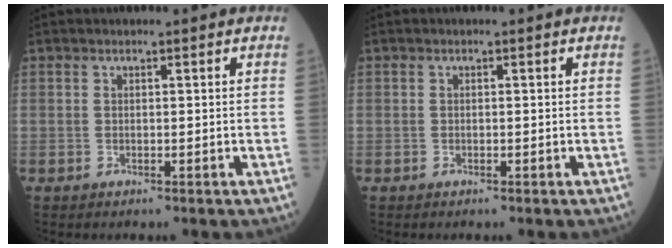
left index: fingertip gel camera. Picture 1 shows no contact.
{"total": 0.0}